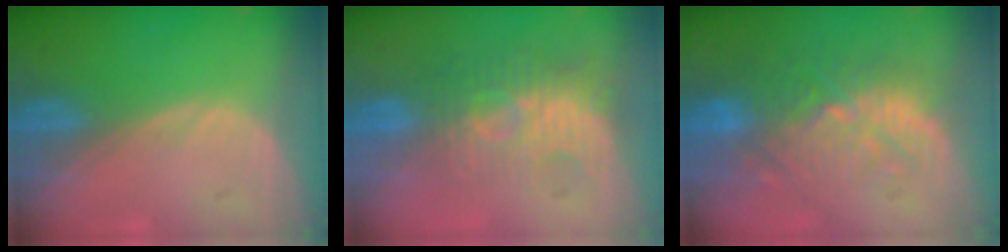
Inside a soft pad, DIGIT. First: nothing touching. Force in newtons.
{"total": 9.9, "press": 8.5, "slide": 5.1}
{"total": 11.1, "press": 9.7, "slide": 5.4}